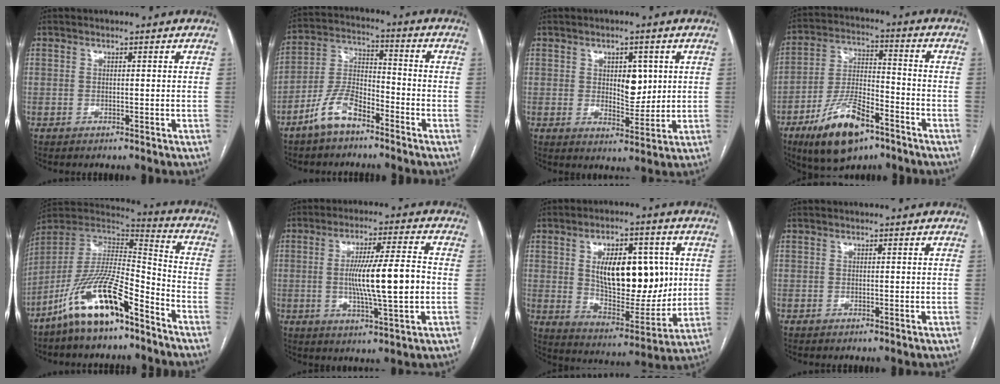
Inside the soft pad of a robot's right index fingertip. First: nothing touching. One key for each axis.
{"total": 8.7, "fx": -5.8, "fy": 3.5, "fz": 5.4, "tx": -0.122, "ty": 0.009, "tz": -0.117}
{"total": 5.4, "fx": 1.4, "fy": 2.9, "fz": 4.4, "tx": -0.059, "ty": -0.001, "tz": 0.027}
{"total": 13.9, "fx": -8.4, "fy": 4.9, "fz": 10.0, "tx": -0.198, "ty": -0.007, "tz": -0.146}
{"total": 16.0, "fx": -11.0, "fy": 3.6, "fz": 11.1, "tx": -0.211, "ty": 0.012, "tz": -0.200}
{"total": 11.8, "fx": -0.8, "fy": 0.6, "fz": 11.7, "tx": -0.202, "ty": 0.002, "tz": -0.014}
{"total": 17.2, "fx": 3.3, "fy": 7.8, "fz": 15.0, "tx": -0.237, "ty": 0.003, "tz": 0.062}
{"total": 0.0}